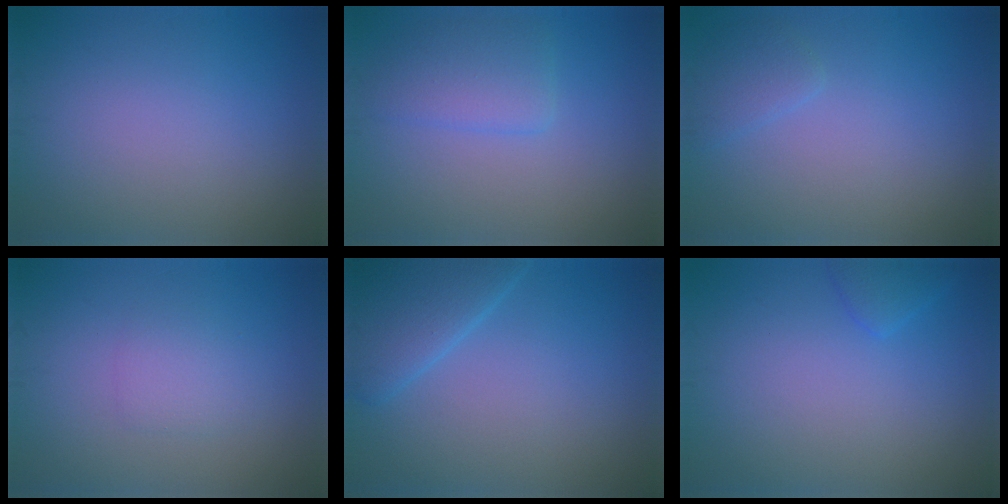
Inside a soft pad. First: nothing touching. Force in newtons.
{"total": 2.9, "press": 2.8, "slide": 0.3}
{"total": 1.5, "press": 1.5, "slide": 0.2}
{"total": 1.6, "press": 1.6, "slide": 0.1}
{"total": 4.6, "press": 4.6, "slide": 0.3}
{"total": 1.4, "press": 1.4, "slide": 0.1}